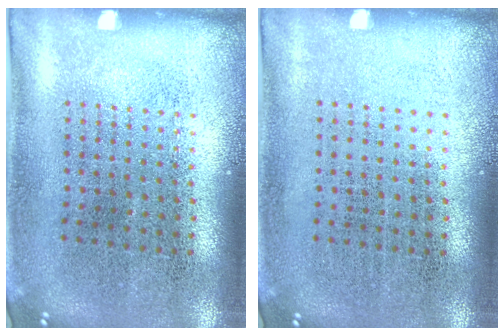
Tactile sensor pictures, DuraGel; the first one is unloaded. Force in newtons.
{"total": 0.0}